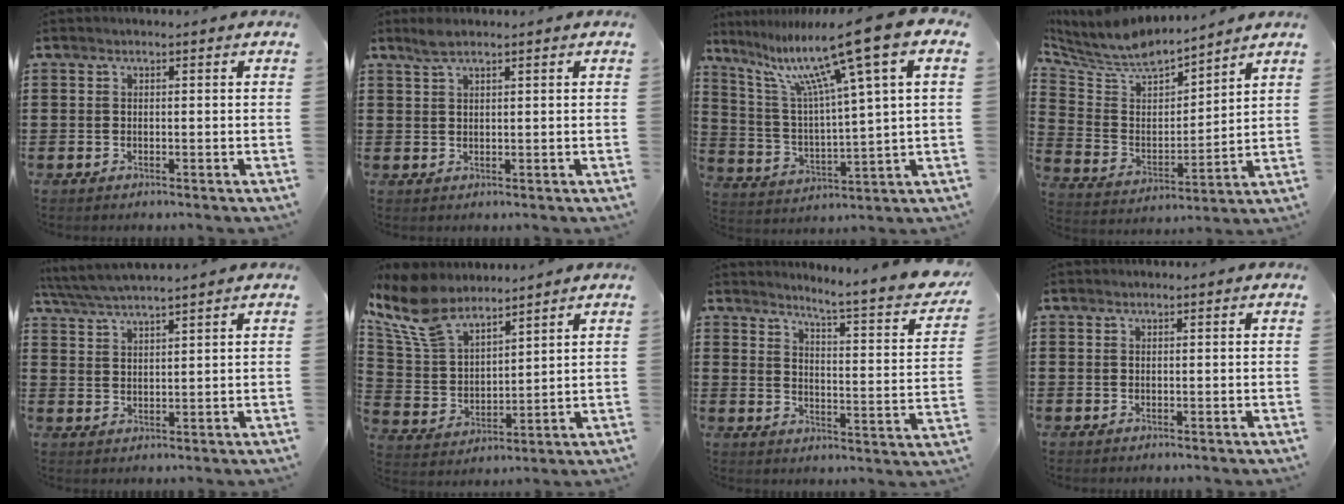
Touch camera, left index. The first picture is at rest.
{"total": 2.1, "force": [1.6, 0.4, 1.4], "torque": [-0.030, 0.002, 0.029]}
{"total": 13.6, "force": [8.6, 0.5, 10.5], "torque": [-0.218, -0.040, 0.132]}
{"total": 6.9, "force": [6.5, 1.6, 1.7], "torque": [-0.072, -0.049, 0.110]}
{"total": 4.1, "force": [3.9, -0.2, 1.5], "torque": [-0.041, -0.014, 0.069]}
{"total": 10.1, "force": [8.3, 3.7, 4.5], "torque": [-0.127, -0.034, 0.155]}
{"total": 5.4, "force": [4.6, -0.9, 2.8], "torque": [-0.060, -0.047, 0.063]}
{"total": 0.0}